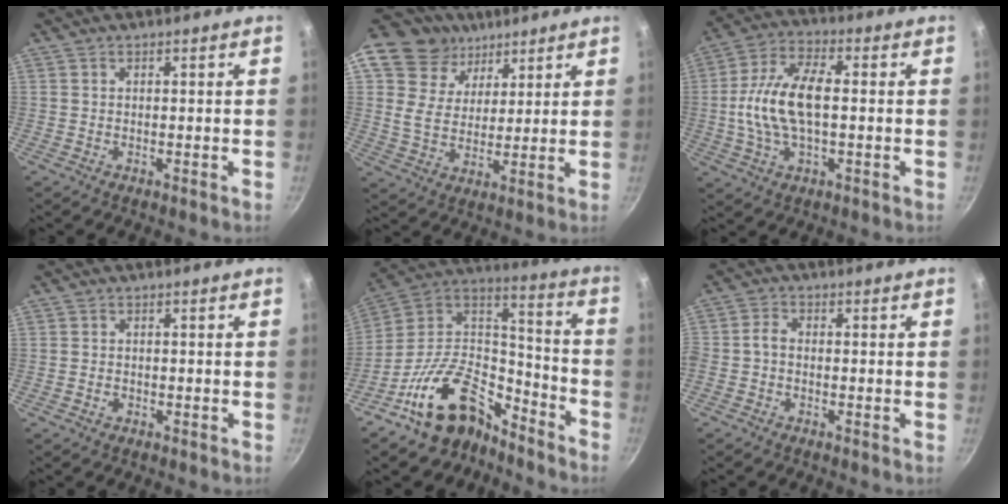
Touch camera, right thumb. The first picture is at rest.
{"total": 15.5, "force": [10.0, 10.6, 5.1], "torque": [-0.076, -0.033, 0.178]}
{"total": 13.6, "force": [-0.1, 6.7, 11.8], "torque": [-0.228, 0.026, -0.012]}
{"total": 0.9, "force": [-0.4, 0.8, 0.2], "torque": [-0.005, 0.004, -0.006]}
{"total": 19.5, "force": [-12.7, 10.9, 9.9], "torque": [-0.131, 0.117, -0.225]}
{"total": 2.8, "force": [-1.2, 1.9, 1.7], "torque": [-0.041, 0.017, -0.034]}